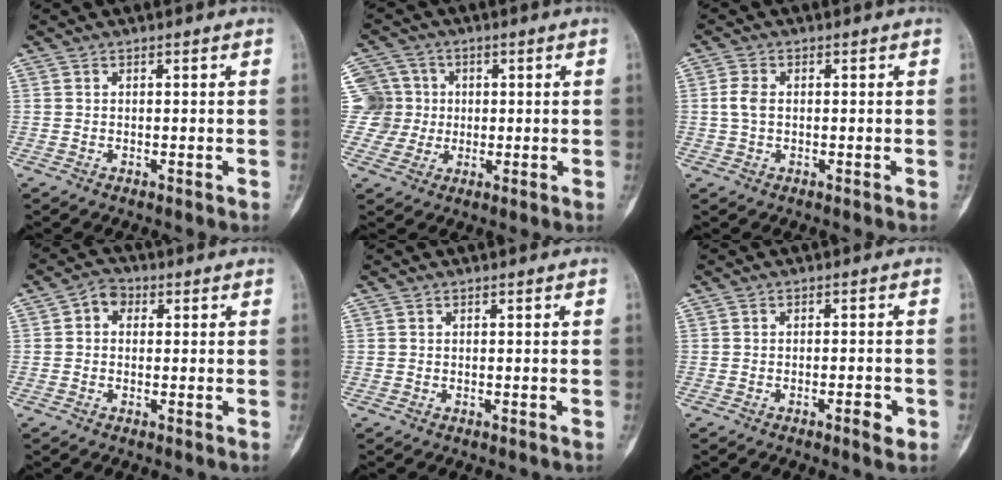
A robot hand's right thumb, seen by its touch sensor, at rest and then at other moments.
{"total": 8.6, "force": [0.7, 8.5, 1.0], "torque": [0.009, 0.018, 0.013]}
{"total": 2.9, "force": [0.1, 1.9, 2.2], "torque": [-0.053, 0.005, -0.003]}
{"total": 3.6, "force": [0.6, 2.9, 2.0], "torque": [-0.016, 0.011, 0.001]}
{"total": 0.0}
{"total": 3.1, "force": [-1.4, 0.9, 2.6], "torque": [-0.036, 0.005, -0.020]}